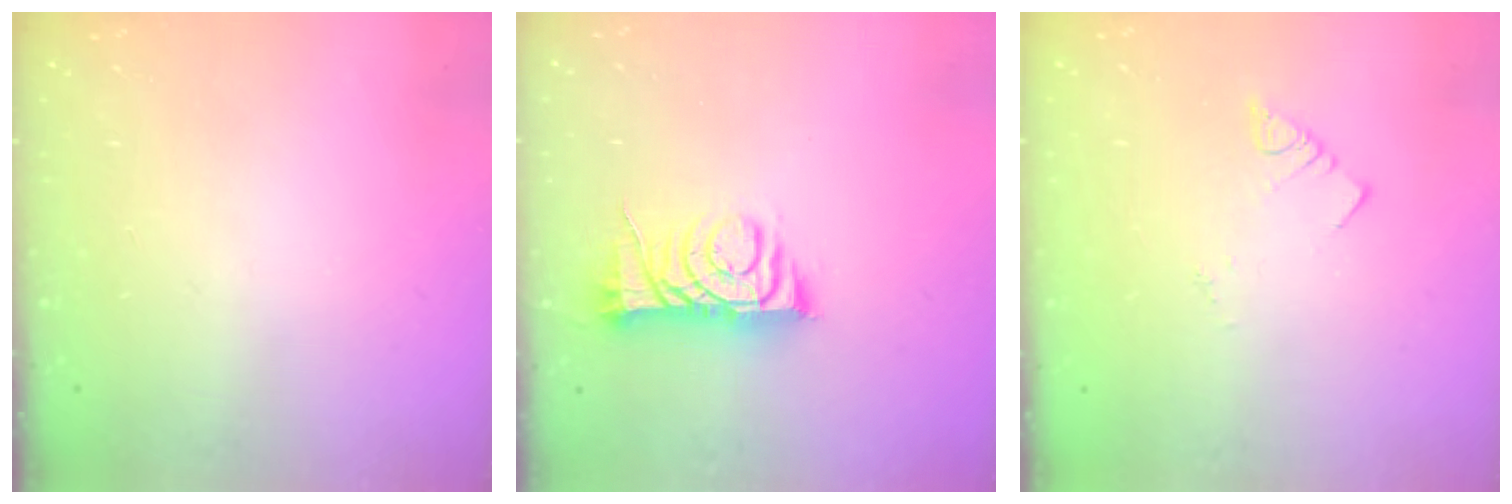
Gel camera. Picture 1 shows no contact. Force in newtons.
{"total": 8.2, "press": 8.2, "slide": 0.2}
{"total": 1.9, "press": 1.9, "slide": 0.1}